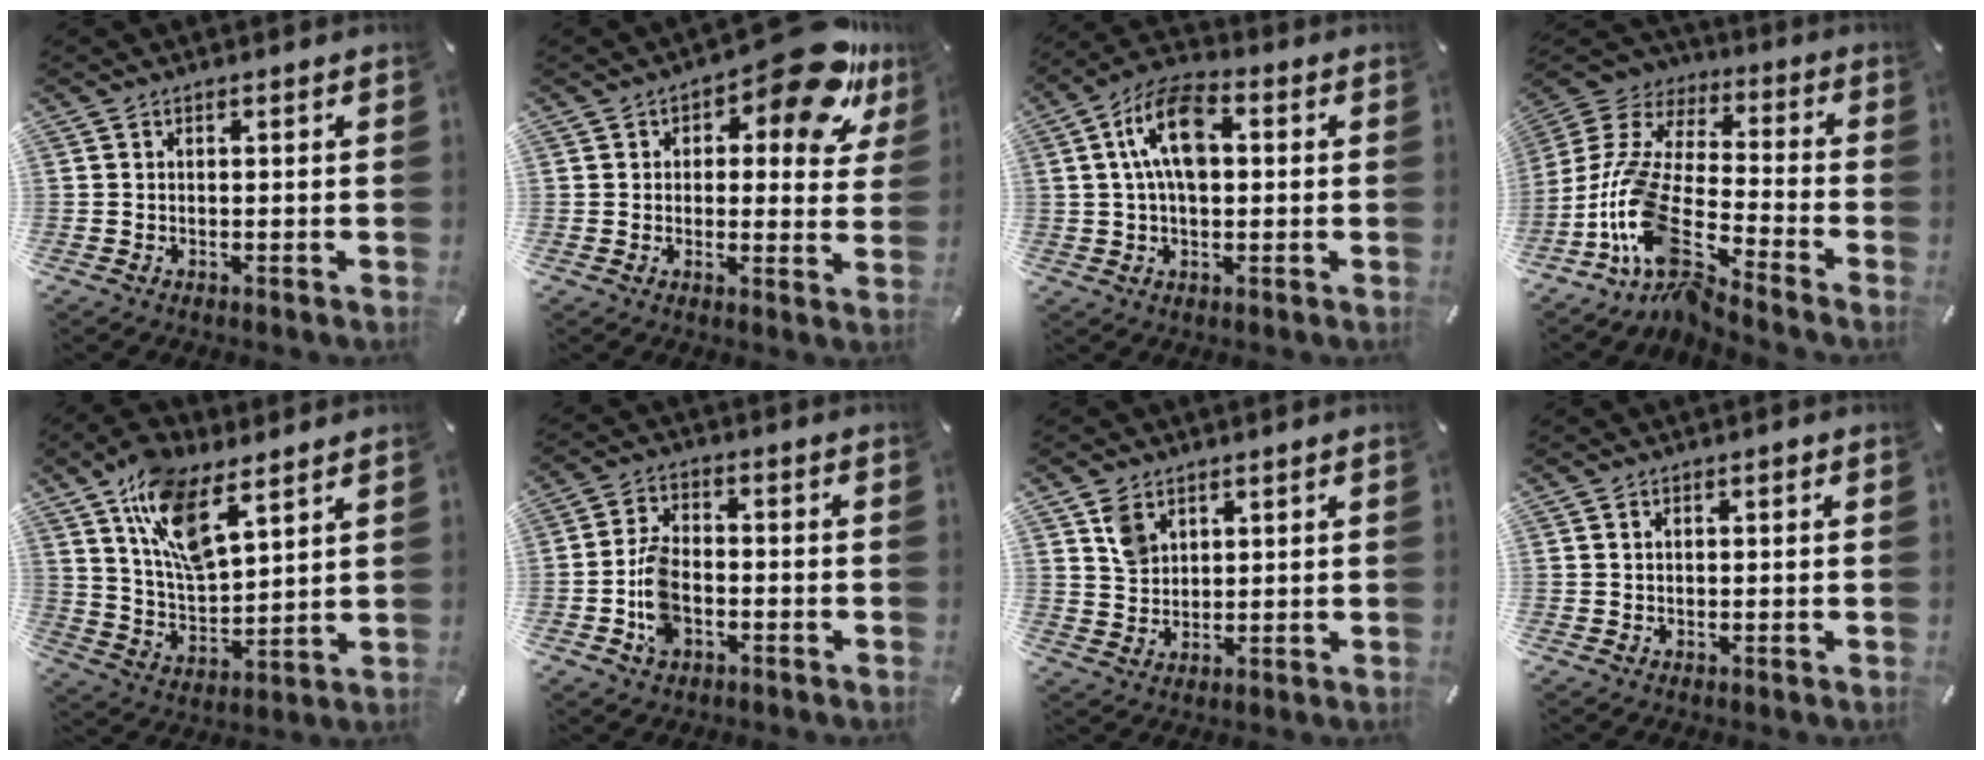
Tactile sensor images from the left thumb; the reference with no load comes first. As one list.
[{"total": 15.1, "force": [9.1, 6.0, 10.4], "torque": [-0.129, -0.058, 0.150]}, {"total": 11.5, "force": [1.9, 6.9, 9.0], "torque": [-0.179, 0.008, 0.035]}, {"total": 18.4, "force": [-10.8, 8.3, 12.3], "torque": [-0.292, 0.024, -0.207]}, {"total": 14.2, "force": [9.3, 5.9, 9.0], "torque": [-0.189, -0.037, 0.169]}, {"total": 8.4, "force": [-2.6, 5.7, 5.5], "torque": [-0.122, 0.013, -0.048]}, {"total": 5.6, "force": [2.9, 4.3, 2.2], "torque": [-0.038, 0.001, 0.053]}, {"total": 1.2, "force": [0.2, 0.9, 0.7], "torque": [-0.015, 0.006, 0.003]}]